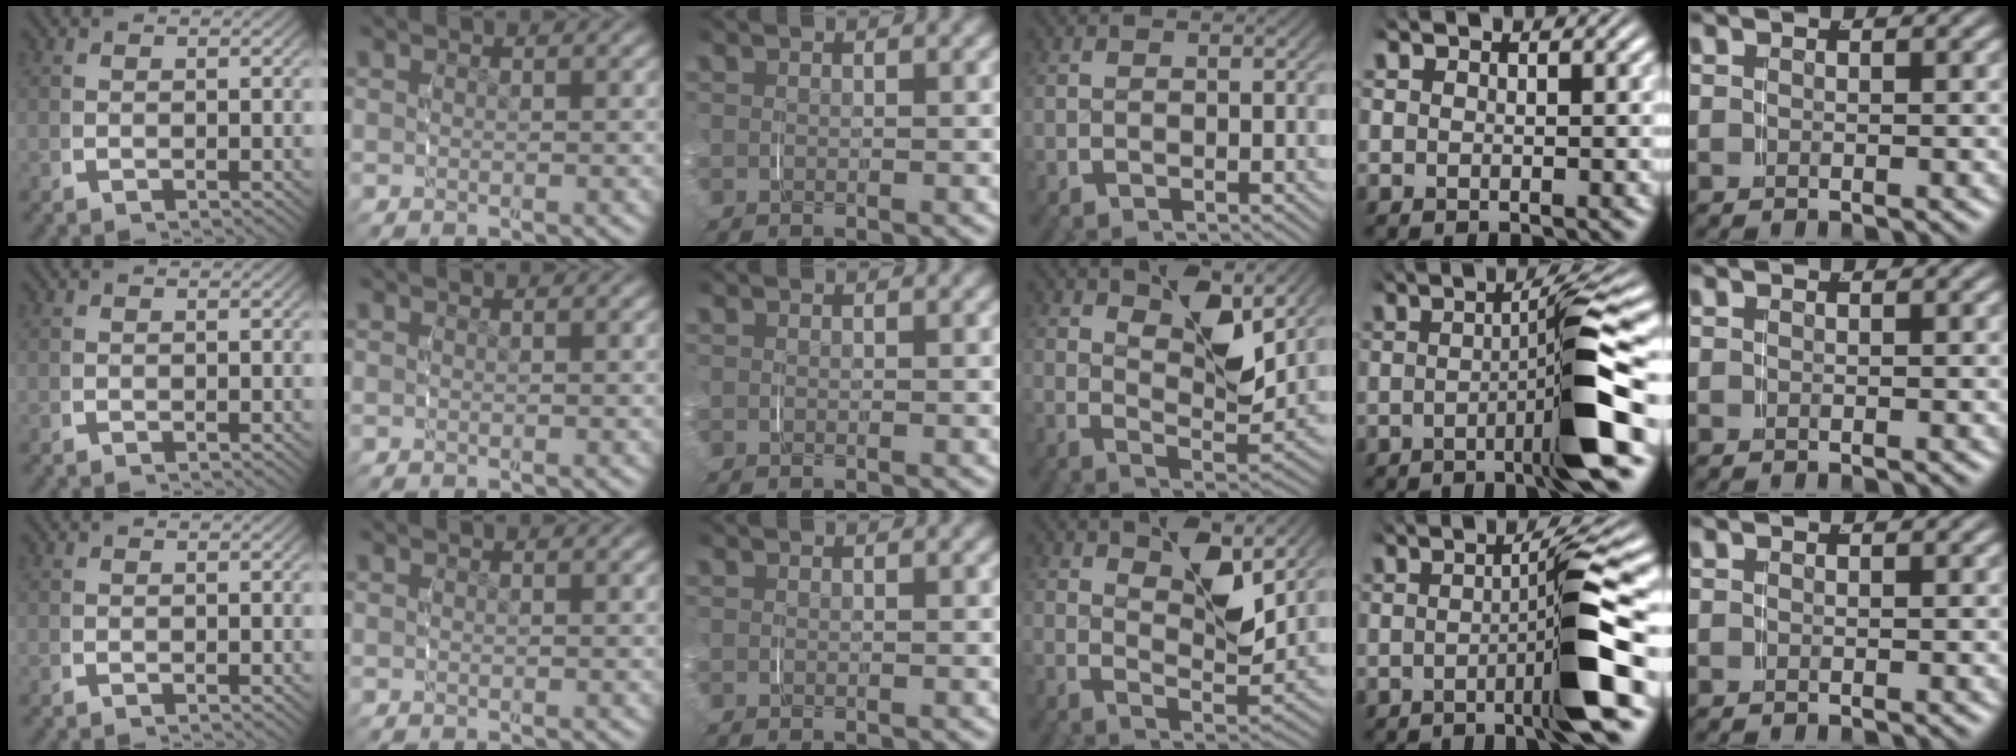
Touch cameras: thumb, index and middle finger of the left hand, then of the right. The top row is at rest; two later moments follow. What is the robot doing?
{"motion": "grasp_and_lifting", "object": "jar lid"}